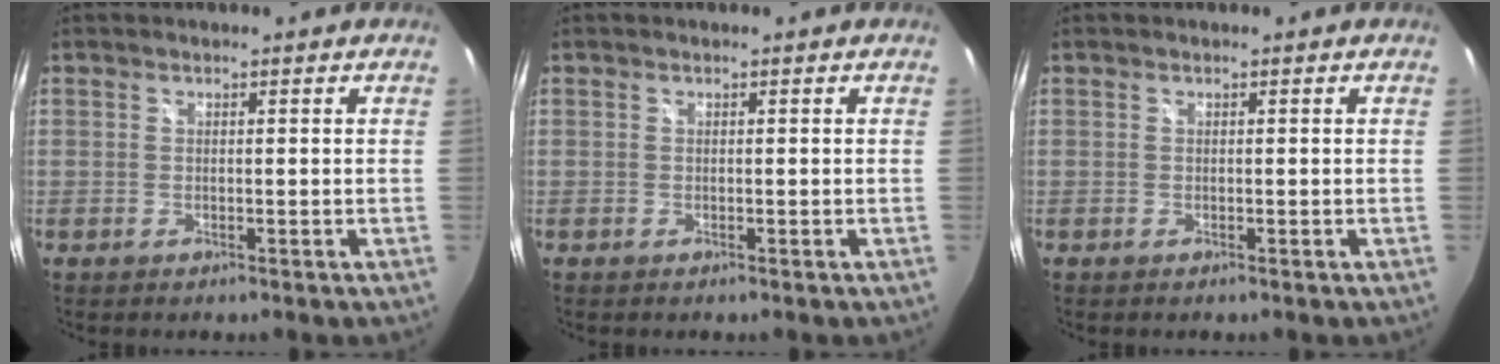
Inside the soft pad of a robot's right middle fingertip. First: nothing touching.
{"total": 0.0}
{"total": 0.0}